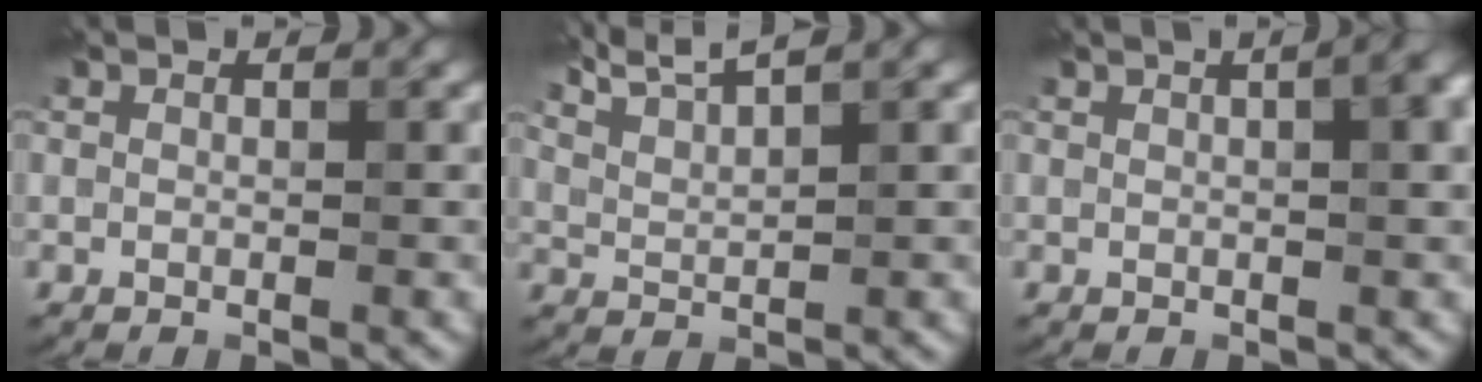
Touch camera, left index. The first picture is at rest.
{"total": 4.9, "force": [4.1, 1.0, 2.5], "torque": [-0.043, 0.016, 0.060]}
{"total": 6.8, "force": [2.1, 3.2, 5.7], "torque": [-0.021, 0.039, -0.002]}